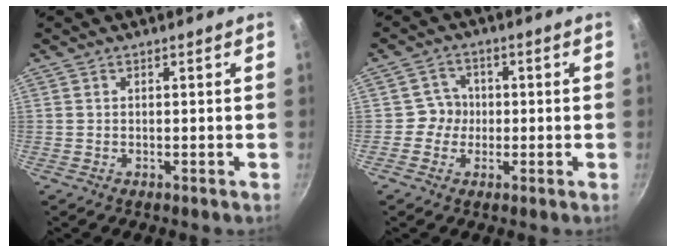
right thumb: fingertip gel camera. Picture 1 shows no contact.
{"total": 4.3, "force": [-0.5, 4.1, 1.0], "torque": [0.015, 0.012, -0.016]}